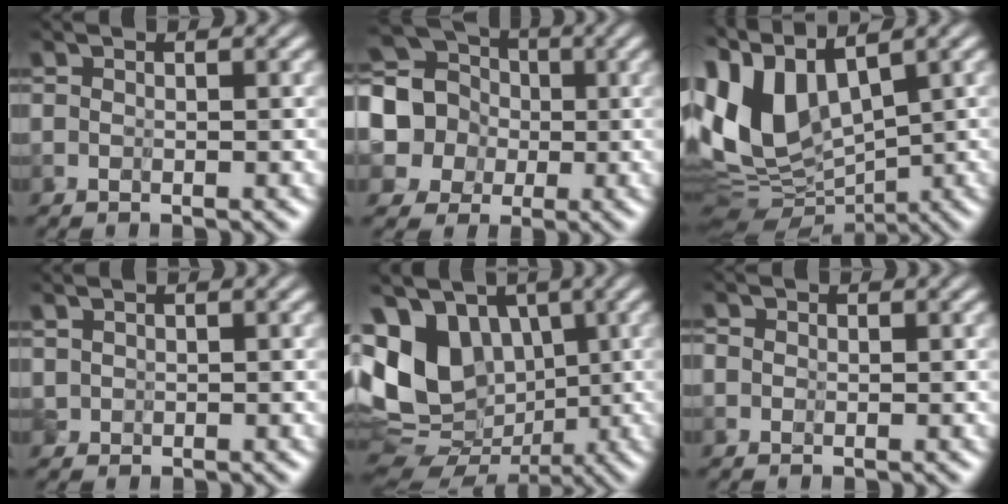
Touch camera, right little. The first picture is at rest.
{"total": 10.2, "force": [0.7, 9.3, 4.1], "torque": [-0.139, 0.006, -0.022]}
{"total": 6.3, "force": [3.1, 2.7, 4.7], "torque": [-0.137, -0.009, 0.053]}
{"total": 1.3, "force": [0.8, 1.0, 0.4], "torque": [-0.020, 0.000, 0.010]}
{"total": 9.8, "force": [1.8, 7.6, 5.9], "torque": [-0.121, 0.000, 0.032]}
{"total": 1.0, "force": [0.3, 1.0, 0.1], "torque": [-0.008, 0.007, -0.014]}